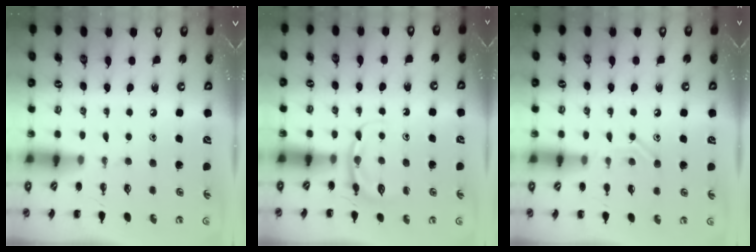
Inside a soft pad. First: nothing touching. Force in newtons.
{"total": 4.7, "press": 4.5, "slide": 1.5}
{"total": 8.1, "press": 7.9, "slide": 1.4}